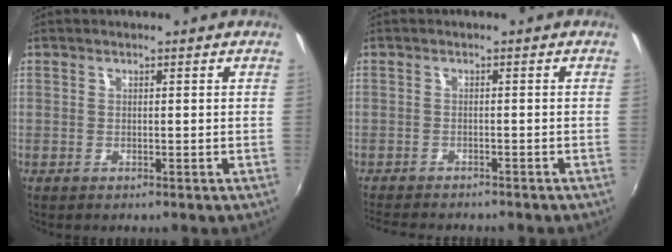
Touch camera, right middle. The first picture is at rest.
{"total": 6.5, "force": [-6.0, 1.1, 2.4], "torque": [-0.061, -0.016, -0.095]}